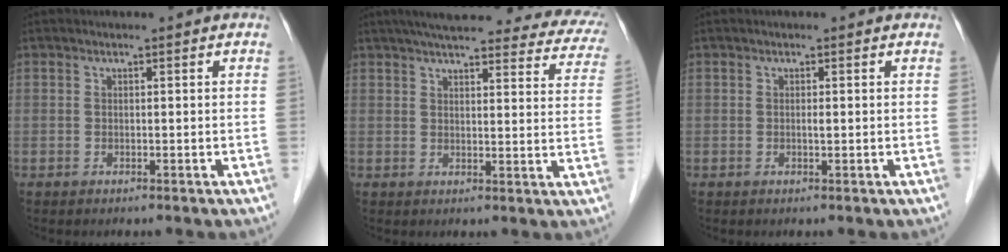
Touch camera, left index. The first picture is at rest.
{"total": 25.0, "force": [21.4, 5.3, 11.8], "torque": [-0.158, 0.003, 0.241]}
{"total": 0.5, "force": [-0.3, 0.0, 0.4], "torque": [-0.011, -0.004, -0.005]}